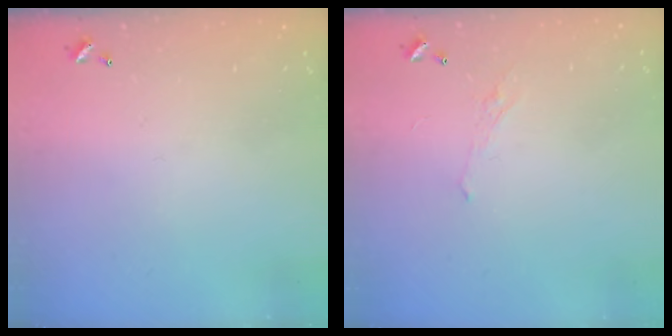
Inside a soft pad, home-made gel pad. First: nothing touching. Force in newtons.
{"total": 1.1, "press": 0.8, "slide": 0.7}